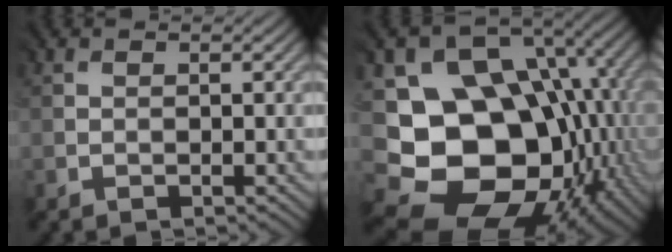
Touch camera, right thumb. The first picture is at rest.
{"total": 18.9, "force": [-2.8, 15.2, 10.9], "torque": [-0.195, -0.035, -0.023]}